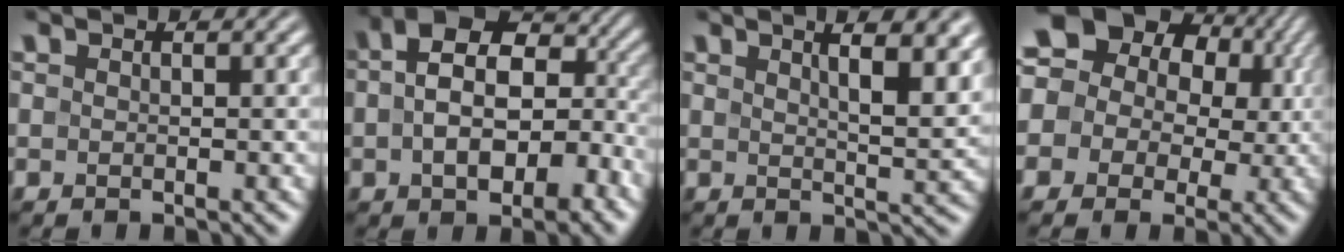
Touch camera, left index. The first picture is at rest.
{"total": 10.1, "force": [-0.1, 6.4, 7.9], "torque": [-0.128, 0.009, -0.004]}
{"total": 7.7, "force": [3.8, 2.5, 6.2], "torque": [-0.056, 0.023, 0.043]}
{"total": 17.4, "force": [5.0, 14.9, 7.4], "torque": [-0.166, 0.043, 0.039]}